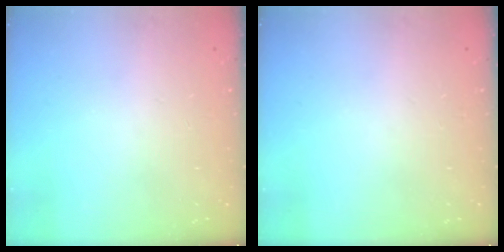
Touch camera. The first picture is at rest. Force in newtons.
{"total": 0.0}